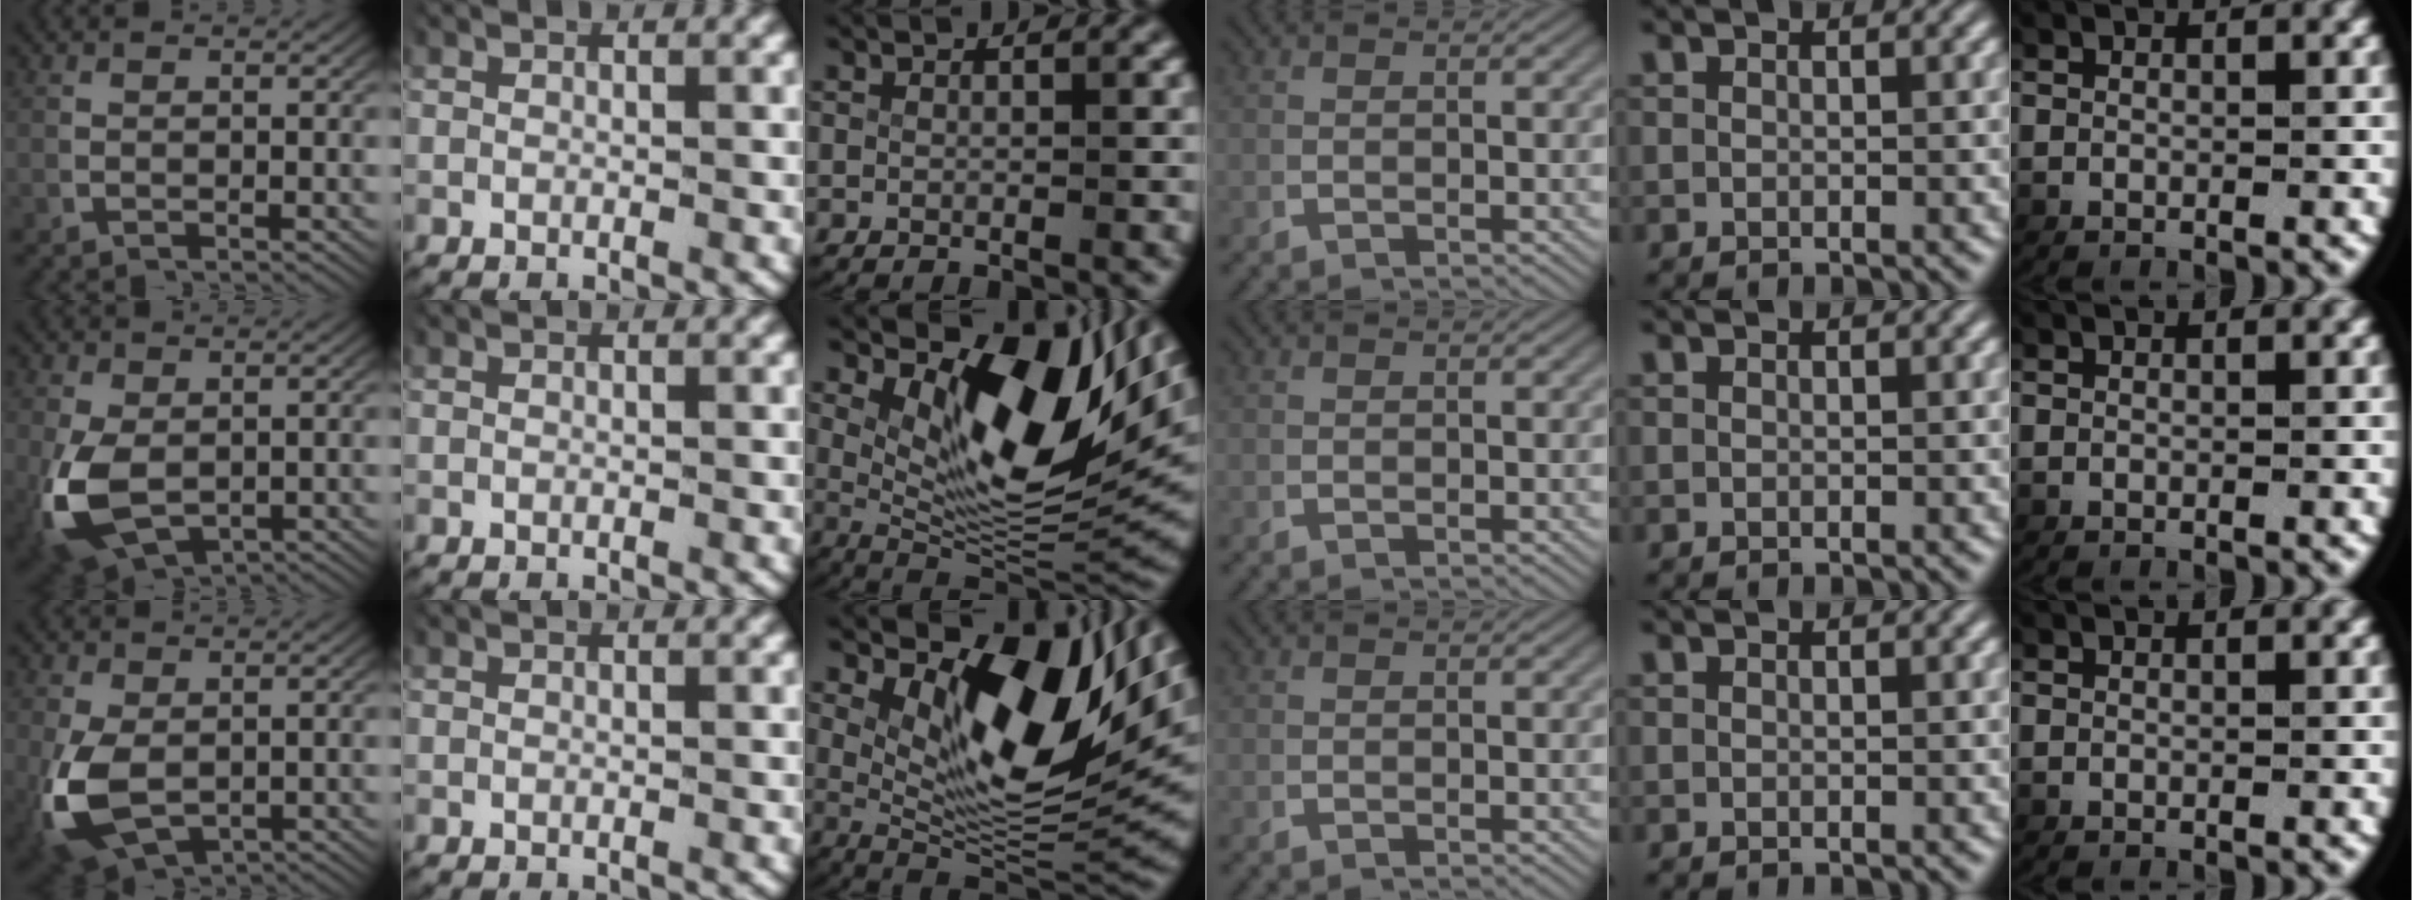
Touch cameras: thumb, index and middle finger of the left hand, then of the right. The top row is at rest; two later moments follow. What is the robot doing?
{"motion": "lift_and_place", "object": "fork"}